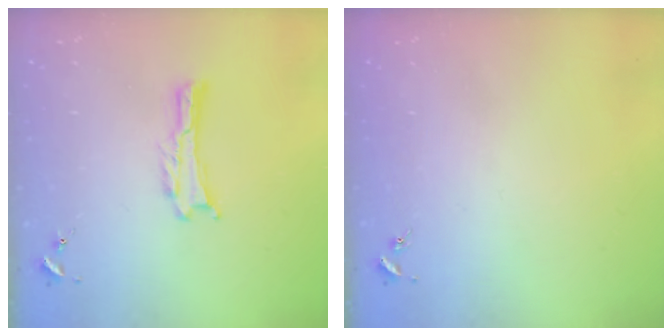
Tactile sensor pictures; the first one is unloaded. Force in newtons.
{"total": 0.0}